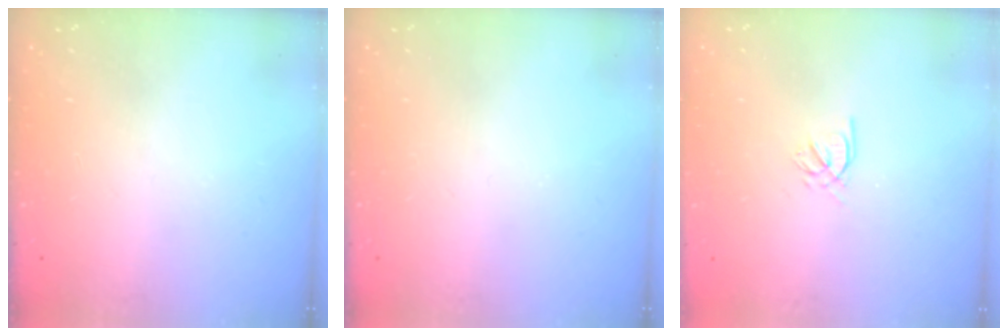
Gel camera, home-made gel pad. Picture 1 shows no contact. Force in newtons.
{"total": 0.0}
{"total": 2.1, "press": 2.0, "slide": 0.5}